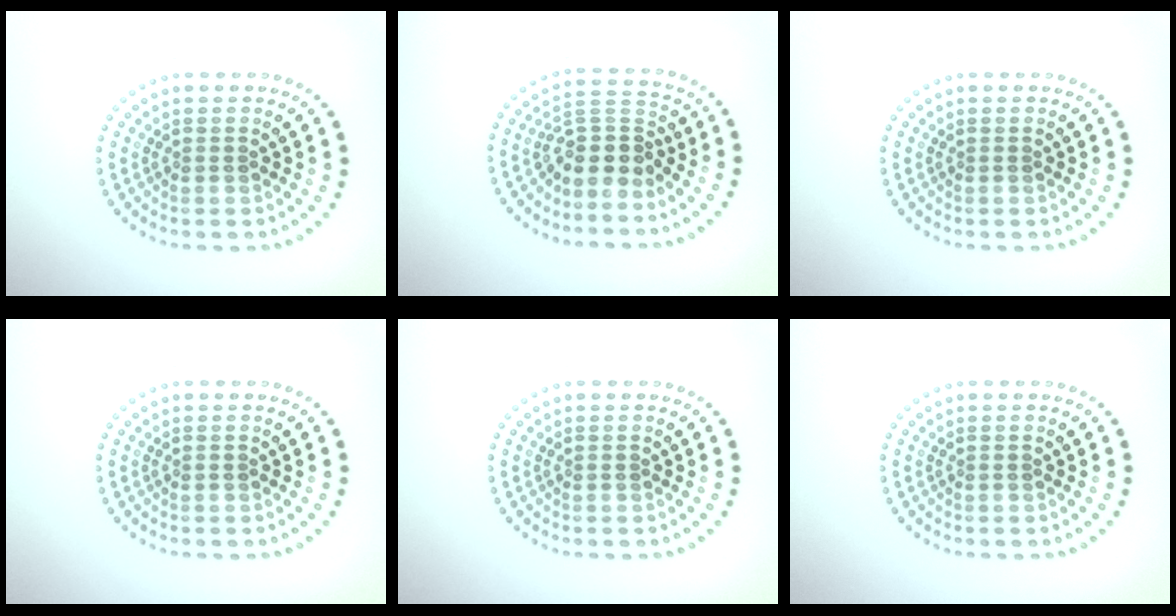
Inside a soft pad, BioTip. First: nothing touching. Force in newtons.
{"total": 3.8, "press": 3.0, "slide": 2.4}
{"total": 0.0}
{"total": 0.0}
{"total": 0.0}
{"total": 0.0}